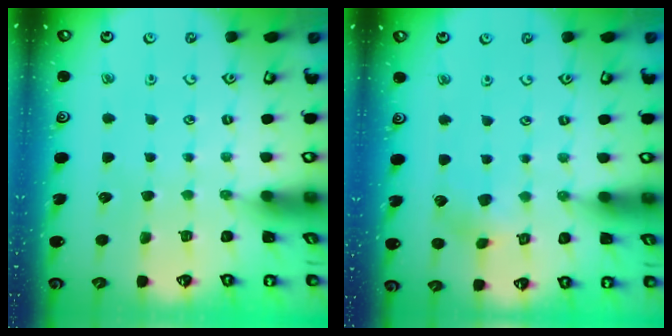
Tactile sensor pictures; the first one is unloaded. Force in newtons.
{"total": 4.6, "press": 4.6, "slide": 0.5}